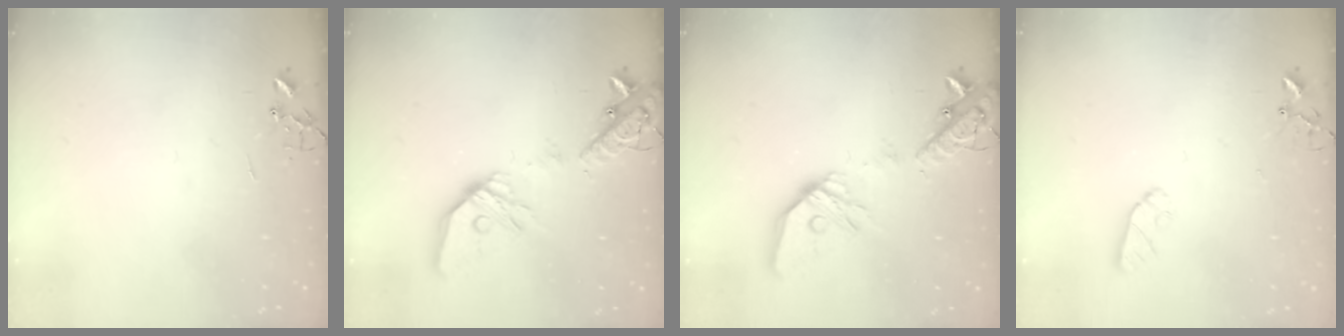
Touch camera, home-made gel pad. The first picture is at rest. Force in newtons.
{"total": 20.2, "press": 20.0, "slide": 3.0}
{"total": 20.2, "press": 20.0, "slide": 3.0}
{"total": 6.0, "press": 6.0, "slide": 0.3}